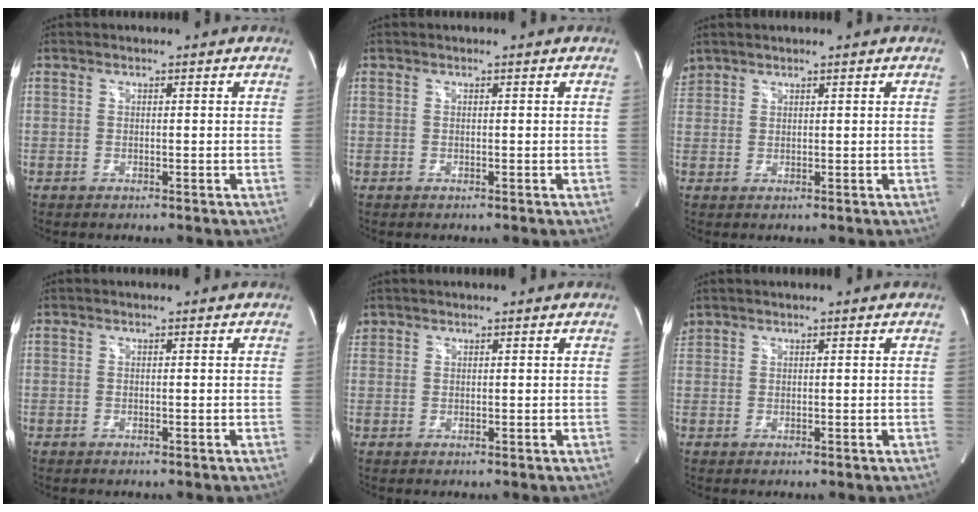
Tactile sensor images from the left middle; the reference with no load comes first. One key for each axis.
{"total": 0.0}
{"total": 2.2, "fx": 2.0, "fy": 0.9, "fz": 0.1, "tx": -0.010, "ty": 0.017, "tz": 0.043}
{"total": 0.0}
{"total": 1.2, "fx": 1.0, "fy": 0.7, "fz": 0.0, "tx": 0.004, "ty": 0.011, "tz": 0.017}
{"total": 1.4, "fx": 1.2, "fy": 0.6, "fz": 0.1, "tx": -0.008, "ty": 0.017, "tz": 0.027}